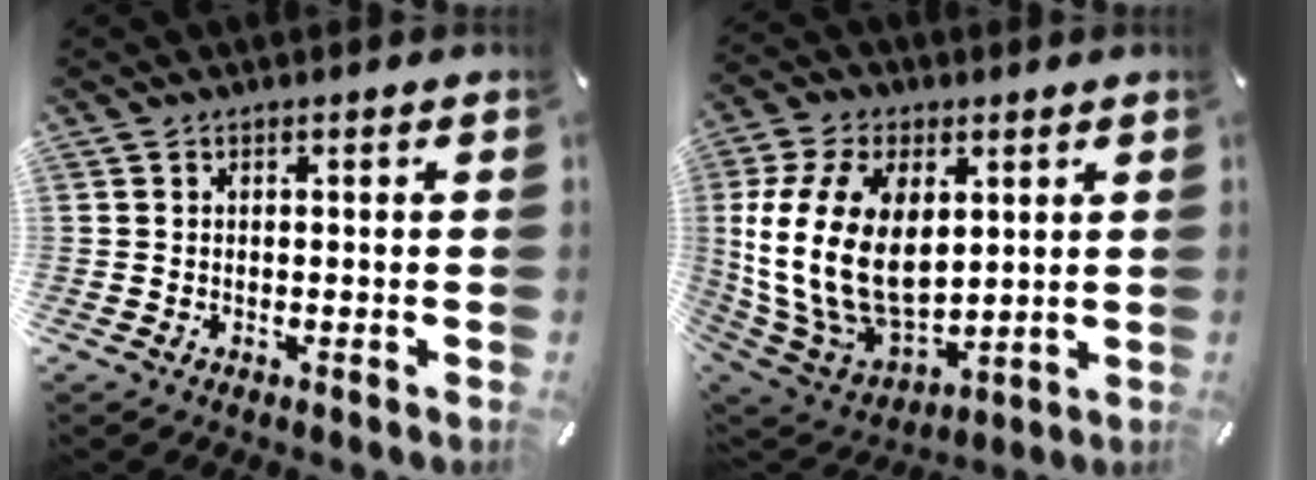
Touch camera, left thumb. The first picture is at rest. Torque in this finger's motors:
{"motor_torque": [1.08, 1.42, 2.72, -0.05, 1.06]}